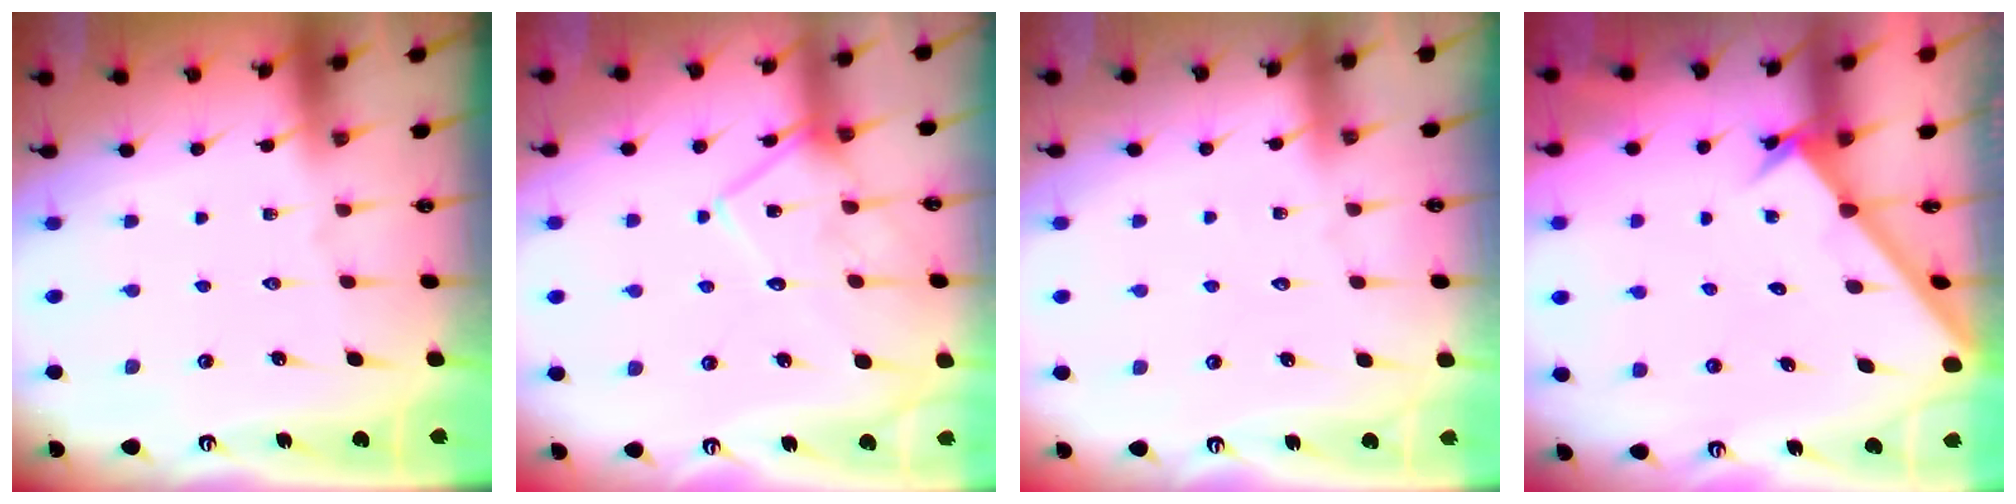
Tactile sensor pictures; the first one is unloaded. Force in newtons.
{"total": 13.3, "press": 13.2, "slide": 1.2}
{"total": 2.4, "press": 2.4, "slide": 0.3}
{"total": 2.2, "press": 2.2, "slide": 0.2}